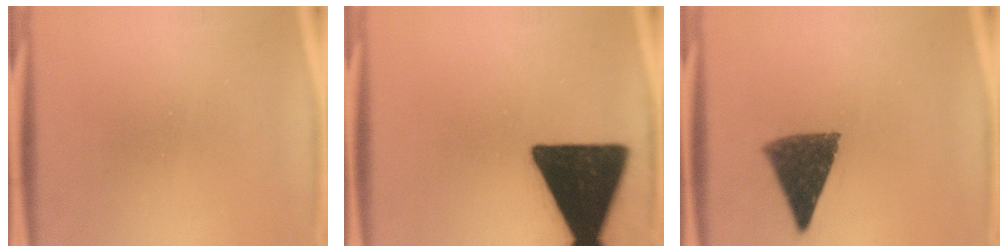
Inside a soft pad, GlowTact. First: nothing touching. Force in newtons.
{"total": 19.8}
{"total": 10.1}